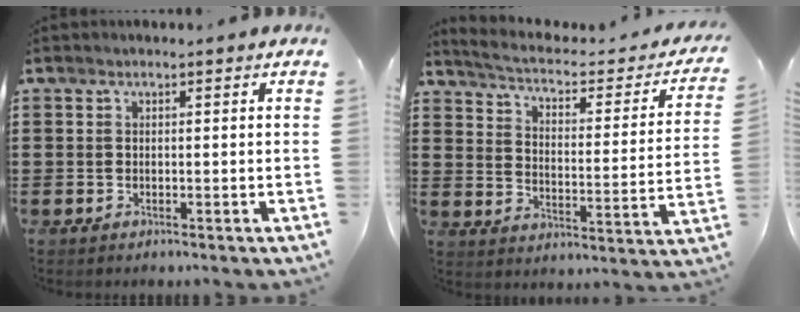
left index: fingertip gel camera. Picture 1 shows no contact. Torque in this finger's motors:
{"motor_torque": [1.32, -0.82, 0.10, -0.01]}